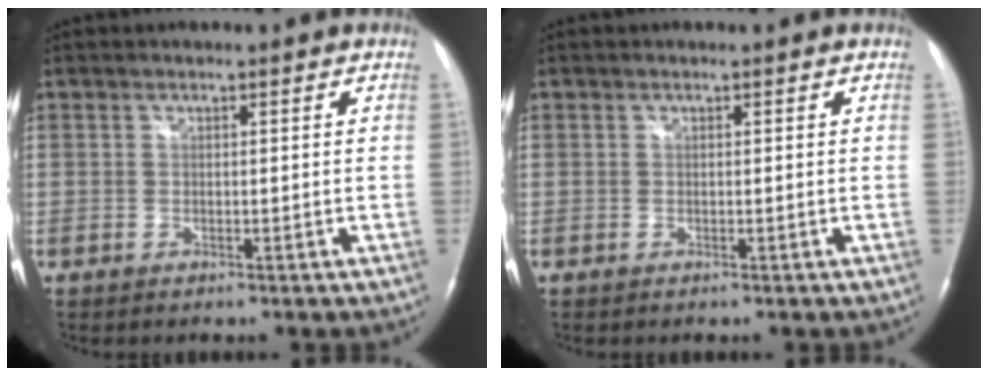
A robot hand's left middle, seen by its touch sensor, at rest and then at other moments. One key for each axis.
{"total": 0.0}